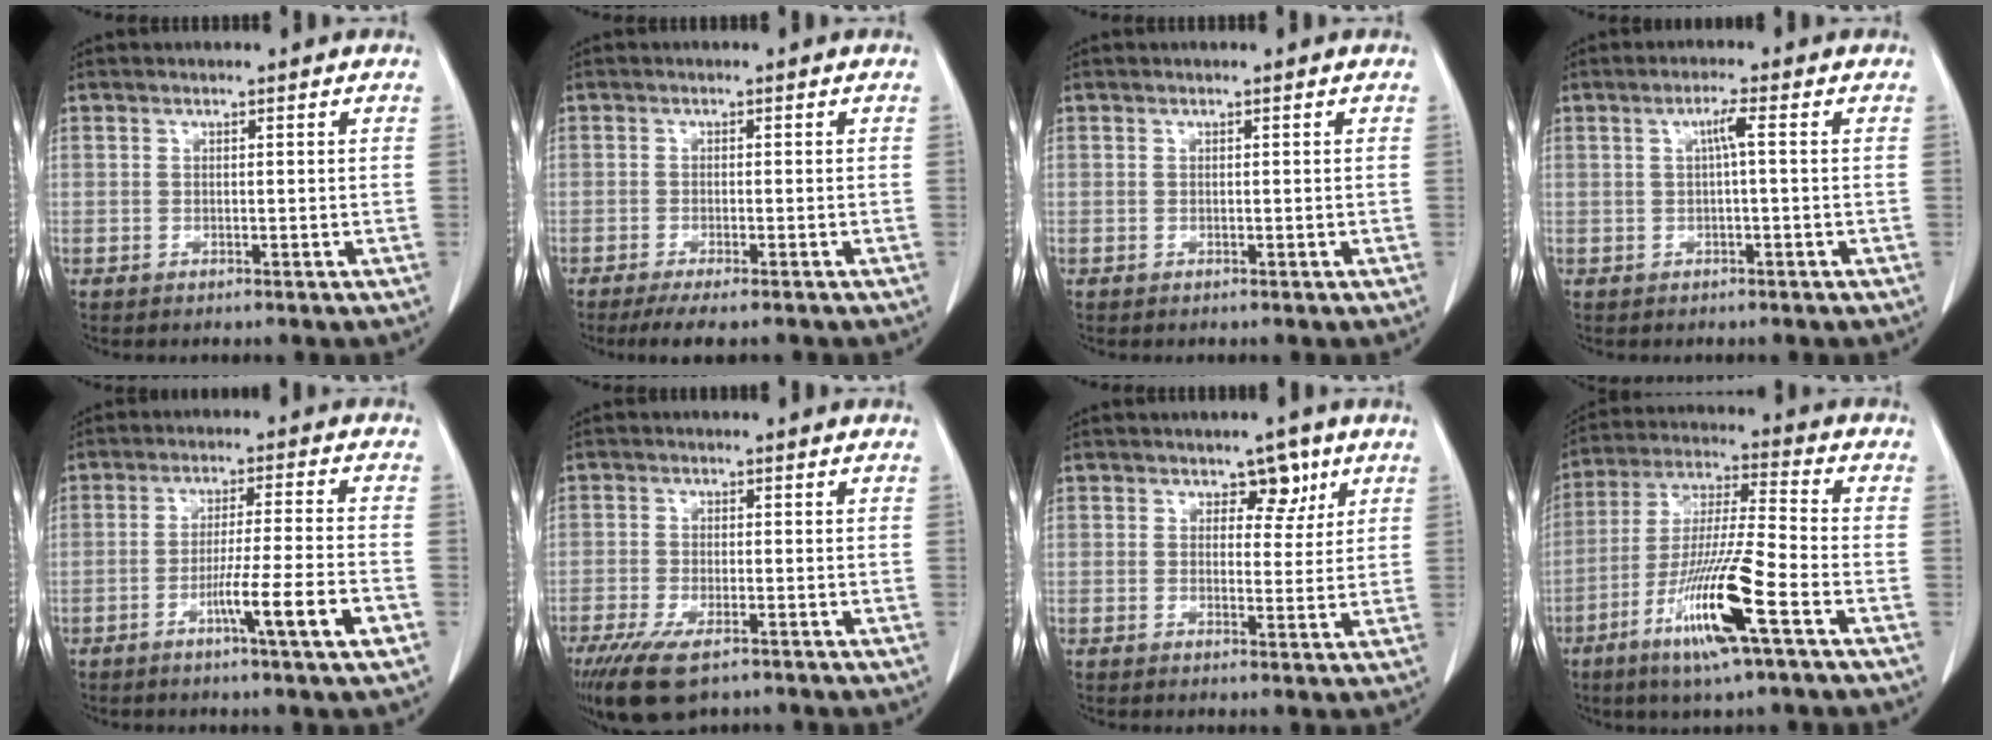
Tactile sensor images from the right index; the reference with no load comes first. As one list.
[{"total": 5.7, "force": [-4.7, 0.6, 3.3], "torque": [-0.044, -0.011, -0.071]}, {"total": 0.0}, {"total": 2.3, "force": [0.3, -0.2, 2.3], "torque": [-0.043, 0.004, 0.006]}, {"total": 9.1, "force": [-4.0, -0.9, 8.1], "torque": [-0.130, -0.013, -0.069]}, {"total": 8.8, "force": [-6.0, 2.7, 5.8], "torque": [-0.102, -0.020, -0.097]}, {"total": 3.9, "force": [2.0, 2.5, 2.1], "torque": [-0.018, 0.005, 0.028]}, {"total": 15.0, "force": [-6.9, 0.4, 13.3], "torque": [-0.266, -0.020, -0.127]}]